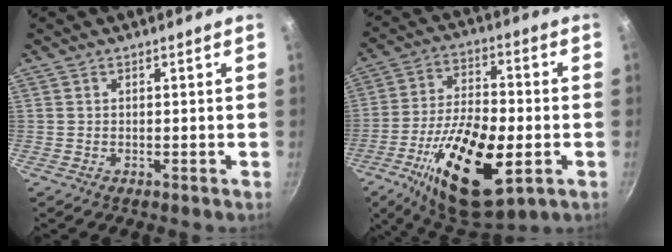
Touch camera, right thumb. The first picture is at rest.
{"total": 22.3, "force": [-7.0, 10.0, 18.7], "torque": [-0.323, 0.015, -0.115]}